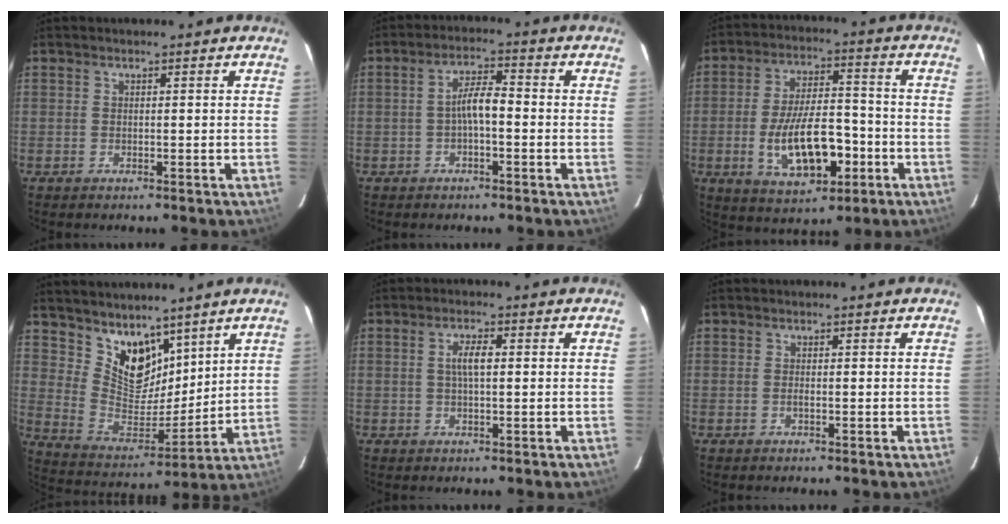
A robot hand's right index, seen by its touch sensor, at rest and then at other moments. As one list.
[{"total": 4.4, "force": [-1.2, 1.2, 4.1], "torque": [-0.078, 0.014, -0.020]}, {"total": 14.6, "force": [-4.5, 6.4, 12.2], "torque": [-0.232, 0.003, -0.060]}, {"total": 12.2, "force": [8.6, 6.7, 5.2], "torque": [-0.095, -0.004, 0.175]}, {"total": 3.2, "force": [0.4, 0.9, 3.1], "torque": [-0.059, 0.005, 0.008]}, {"total": 0.7, "force": [-0.3, 0.1, 0.6], "torque": [-0.012, 0.000, -0.006]}]